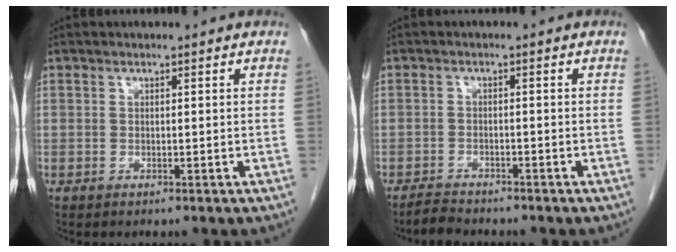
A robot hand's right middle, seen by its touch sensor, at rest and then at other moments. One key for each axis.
{"total": 2.3, "fx": -2.2, "fy": 0.3, "fz": 0.3, "tx": -0.009, "ty": -0.008, "tz": -0.038}